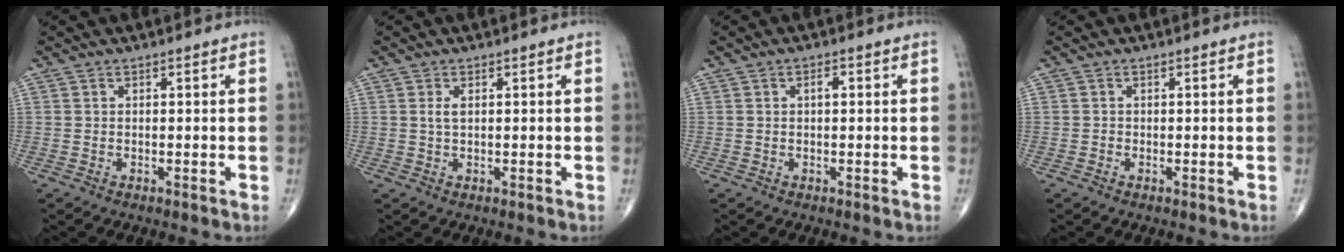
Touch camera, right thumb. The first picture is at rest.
{"total": 1.5, "force": [0.3, 0.6, 1.3], "torque": [-0.031, 0.002, 0.010]}
{"total": 1.6, "force": [0.3, 0.7, 1.3], "torque": [-0.021, 0.003, 0.003]}
{"total": 0.0}